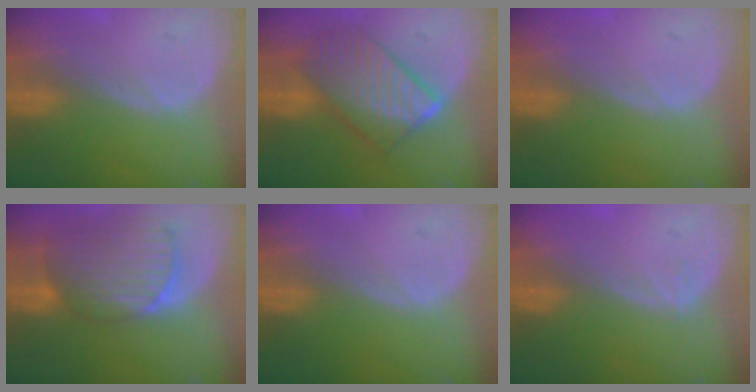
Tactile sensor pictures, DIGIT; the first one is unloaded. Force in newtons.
{"total": 10.1, "press": 10.1, "slide": 0.9}
{"total": 0.0}
{"total": 10.1, "press": 8.7, "slide": 5.2}
{"total": 0.0}
{"total": 0.6, "press": 0.4, "slide": 0.5}